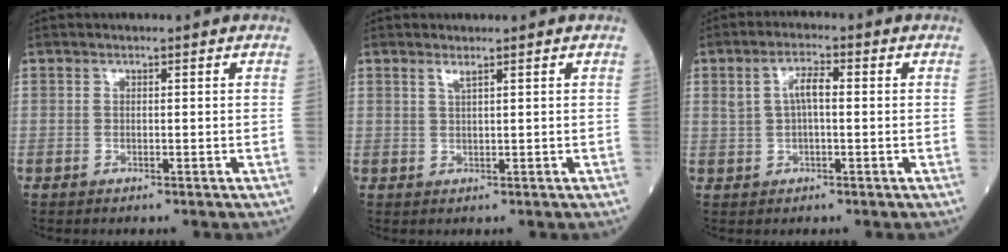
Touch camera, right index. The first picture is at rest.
{"total": 1.1, "force": [0.8, -0.2, 0.8], "torque": [-0.019, -0.004, 0.017]}
{"total": 4.5, "force": [0.9, 1.6, 4.1], "torque": [-0.082, 0.018, 0.020]}